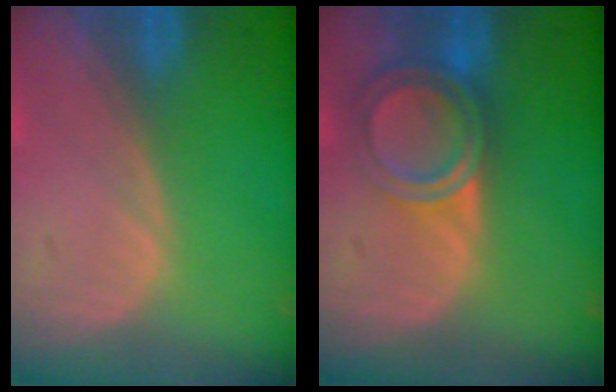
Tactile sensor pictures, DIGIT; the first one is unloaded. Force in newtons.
{"total": 6.3, "press": 5.4, "slide": 3.3}